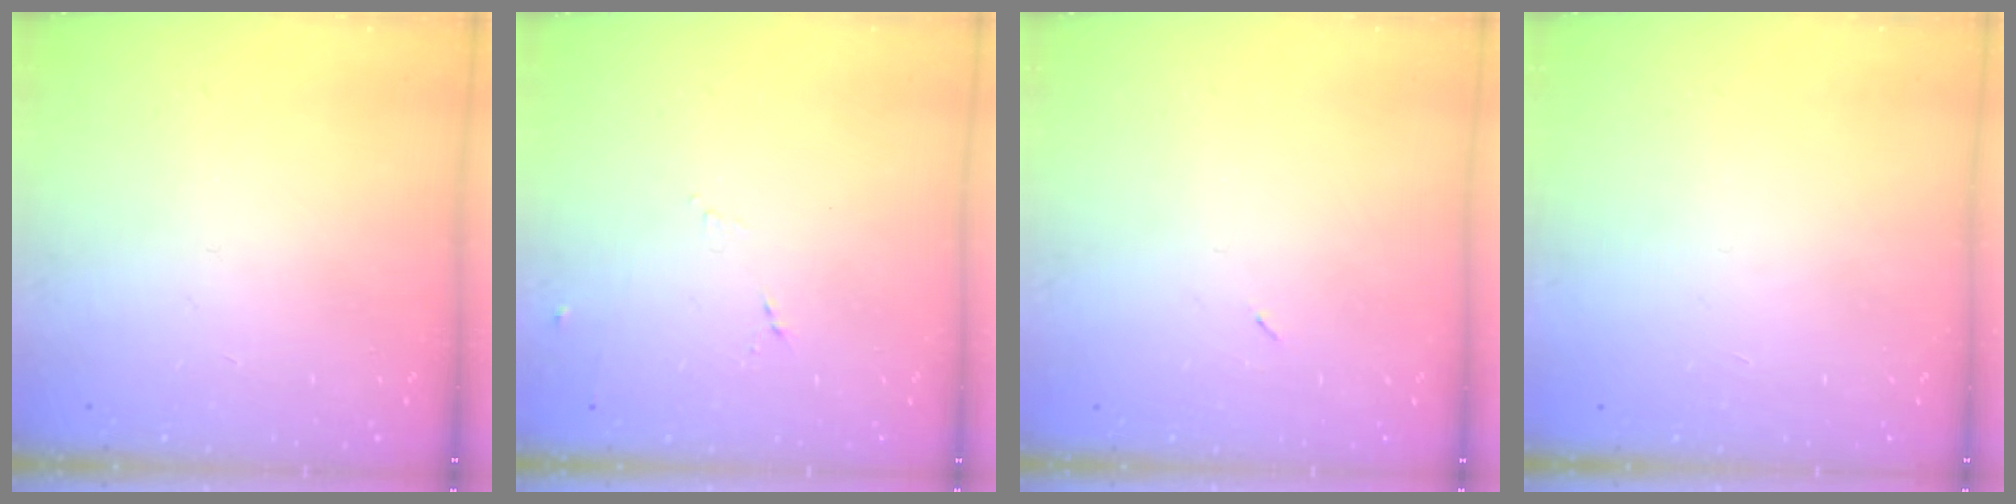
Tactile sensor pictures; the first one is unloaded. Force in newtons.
{"total": 4.4, "press": 4.3, "slide": 1.0}
{"total": 2.2, "press": 2.1, "slide": 0.9}
{"total": 1.5, "press": 1.5, "slide": 0.1}